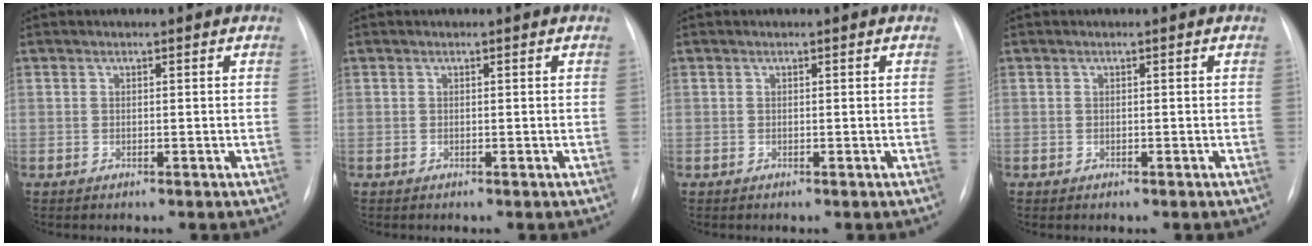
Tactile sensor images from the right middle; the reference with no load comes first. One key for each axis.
{"total": 0.0}
{"total": 0.0}
{"total": 0.0}